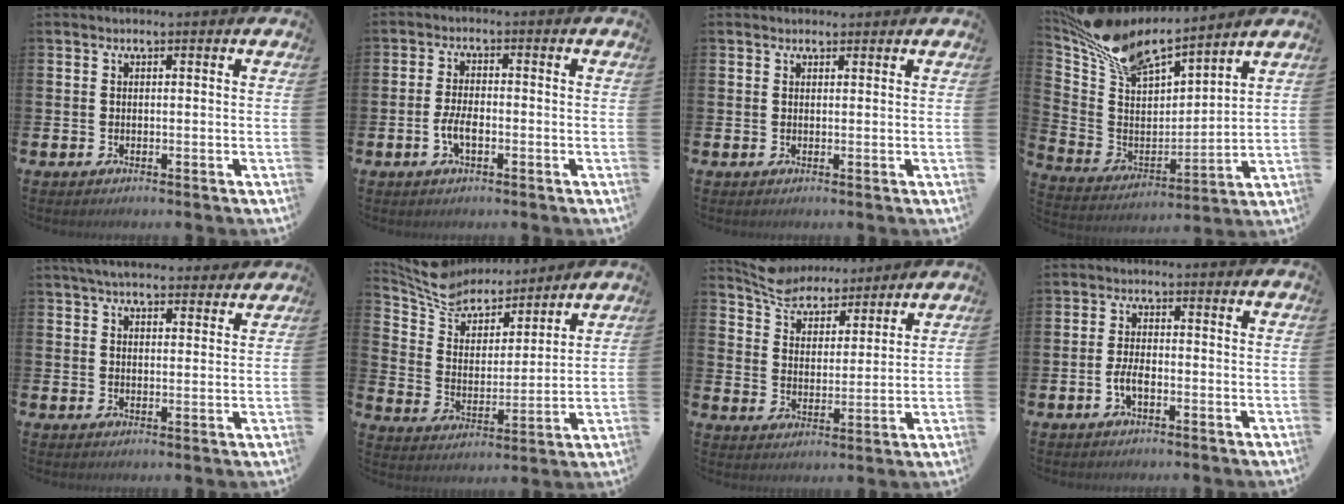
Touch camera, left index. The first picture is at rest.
{"total": 3.3, "force": [-1.0, 1.5, 2.8], "torque": [-0.056, 0.000, -0.020]}
{"total": 1.2, "force": [1.0, 0.5, 0.1], "torque": [0.010, 0.001, 0.017]}
{"total": 11.5, "force": [10.4, 2.6, 4.2], "torque": [-0.128, -0.063, 0.183]}
{"total": 5.1, "force": [4.8, 1.1, 1.3], "torque": [-0.034, -0.015, 0.087]}
{"total": 8.7, "force": [8.1, 3.0, 1.1], "torque": [-0.068, -0.054, 0.149]}
{"total": 6.9, "force": [6.5, 2.0, 0.9], "torque": [-0.051, -0.035, 0.118]}
{"total": 2.7, "force": [-1.0, 1.1, 2.3], "torque": [-0.040, 0.002, -0.019]}